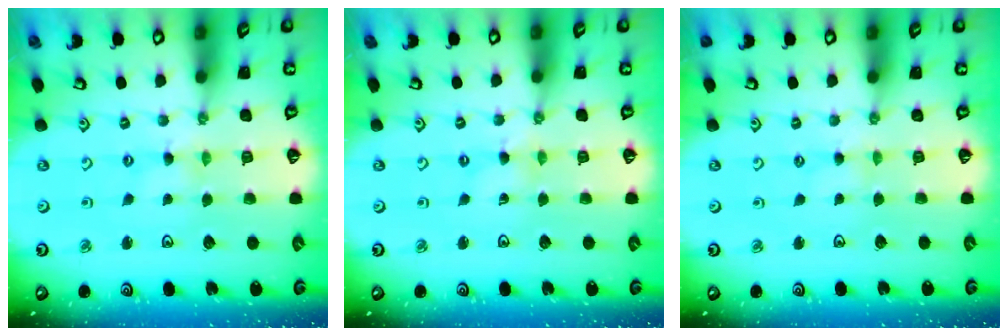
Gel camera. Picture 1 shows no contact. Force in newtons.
{"total": 0.7, "press": 0.7, "slide": 0.1}
{"total": 1.4, "press": 1.3, "slide": 0.4}